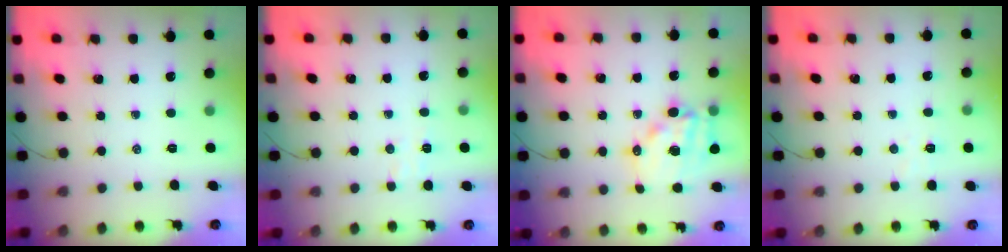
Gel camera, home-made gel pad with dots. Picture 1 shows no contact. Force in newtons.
{"total": 4.8, "press": 4.7, "slide": 1.0}
{"total": 13.4, "press": 13.1, "slide": 3.1}
{"total": 3.1, "press": 2.9, "slide": 0.9}